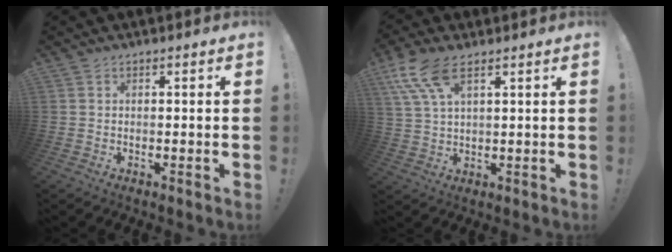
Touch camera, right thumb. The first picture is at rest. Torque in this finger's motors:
{"motor_torque": [0.38, 0.62, 0.24, -0.12, 0.09]}